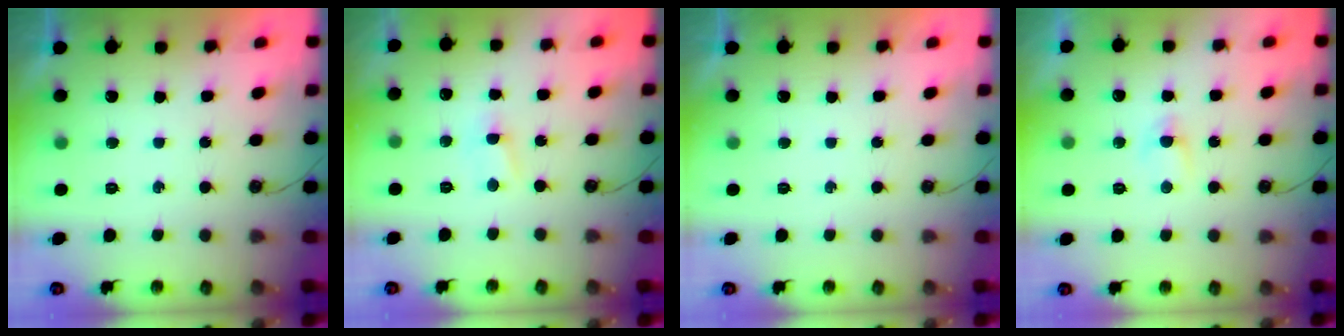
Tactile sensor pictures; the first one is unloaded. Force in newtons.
{"total": 2.7, "press": 2.7, "slide": 0.4}
{"total": 0.0}
{"total": 2.2, "press": 2.2, "slide": 0.3}